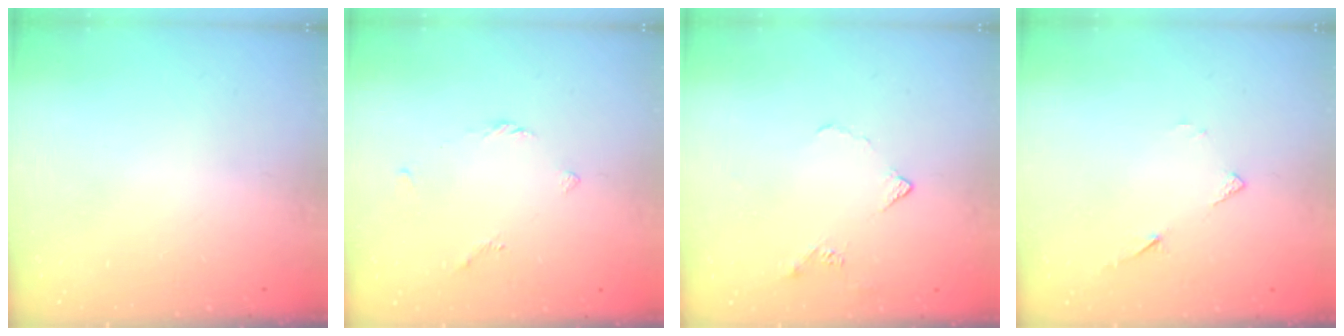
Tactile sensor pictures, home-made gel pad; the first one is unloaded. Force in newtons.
{"total": 2.1, "press": 2.0, "slide": 0.6}
{"total": 3.9, "press": 3.8, "slide": 0.7}
{"total": 5.7, "press": 5.7, "slide": 0.5}